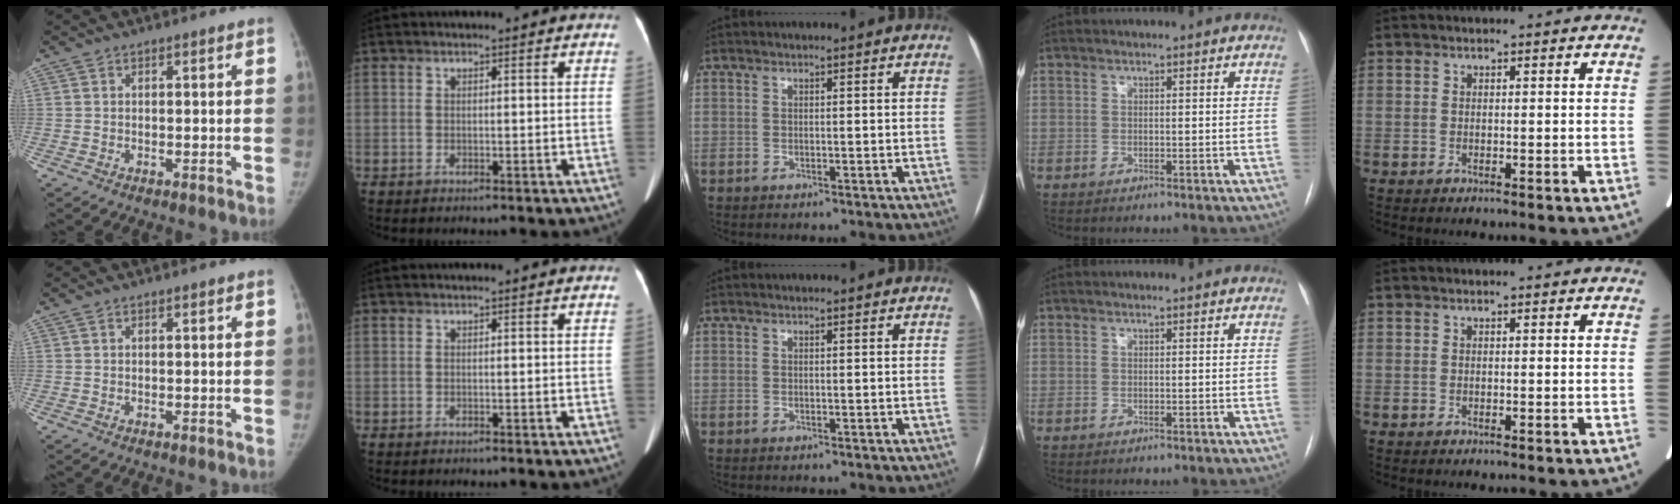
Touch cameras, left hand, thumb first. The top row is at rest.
{}